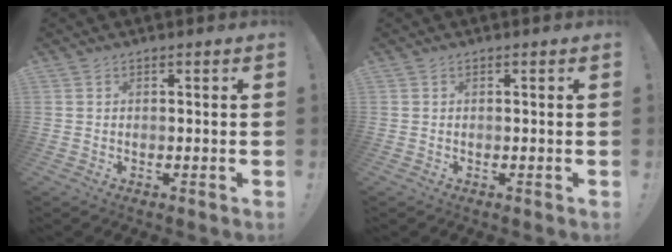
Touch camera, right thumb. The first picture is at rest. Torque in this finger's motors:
{"motor_torque": [0.00, 0.00, 0.00, 0.00, 0.00]}